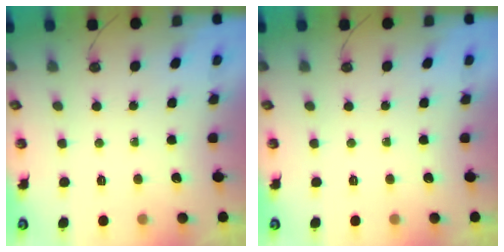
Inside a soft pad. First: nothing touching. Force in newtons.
{"total": 0.0}